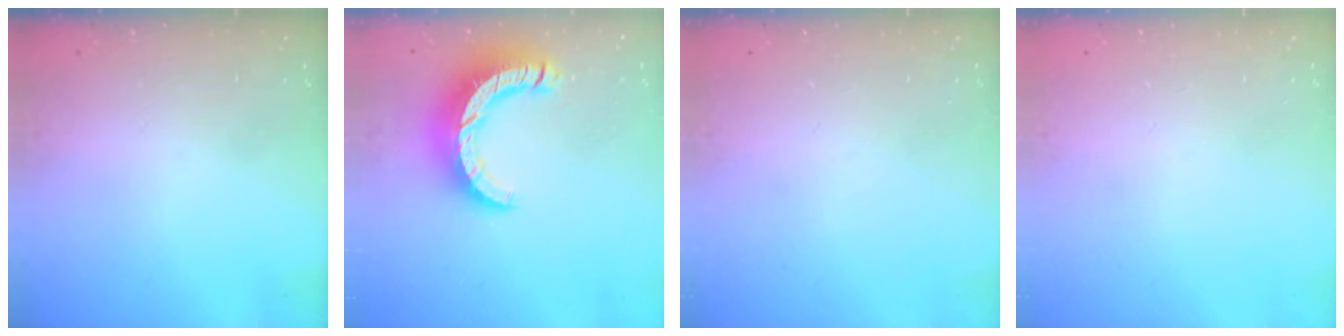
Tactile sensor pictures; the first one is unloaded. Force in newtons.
{"total": 13.5, "press": 13.4, "slide": 1.5}
{"total": 0.0}
{"total": 0.0}